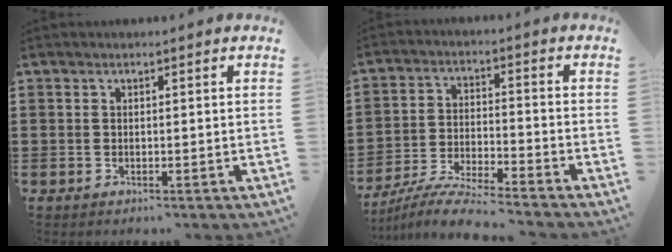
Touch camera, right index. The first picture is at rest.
{"total": 6.7, "force": [-6.4, -0.2, 1.8], "torque": [-0.046, -0.005, -0.128]}